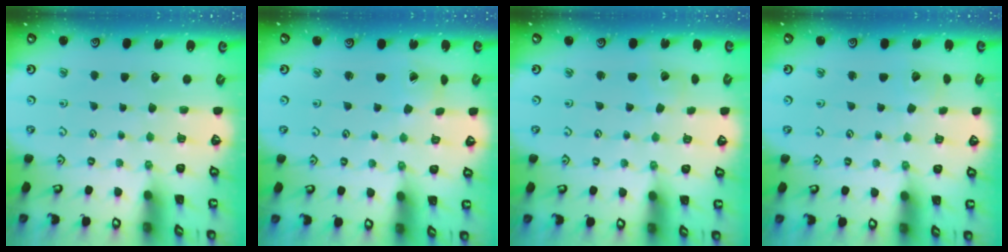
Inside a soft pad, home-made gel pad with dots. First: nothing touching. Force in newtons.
{"total": 2.2, "press": 2.2, "slide": 0.2}
{"total": 1.6, "press": 1.6, "slide": 0.2}
{"total": 3.9, "press": 3.9, "slide": 0.5}